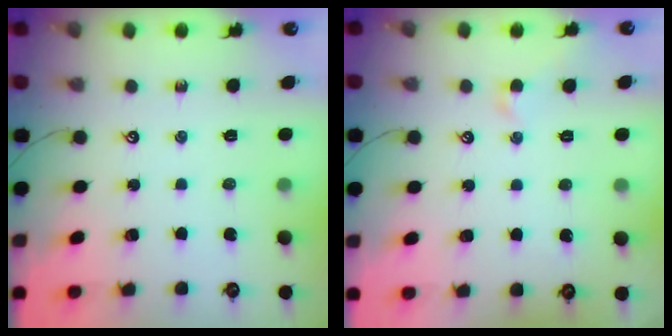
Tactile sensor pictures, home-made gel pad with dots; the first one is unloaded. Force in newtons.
{"total": 0.5, "press": 0.2, "slide": 0.5}